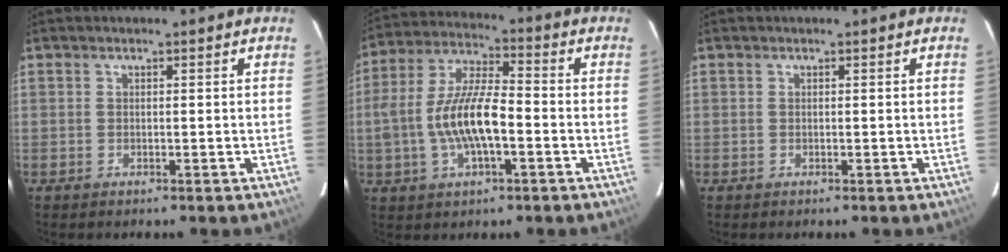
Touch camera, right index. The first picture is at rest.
{"total": 12.8, "force": [-2.8, 4.6, 11.7], "torque": [-0.240, 0.004, -0.051]}
{"total": 0.0}